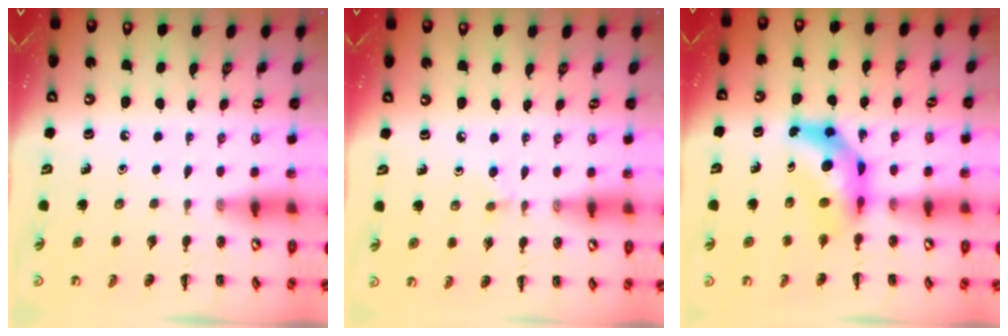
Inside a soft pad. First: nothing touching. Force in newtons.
{"total": 4.1, "press": 3.8, "slide": 1.6}
{"total": 7.5, "press": 7.2, "slide": 2.3}